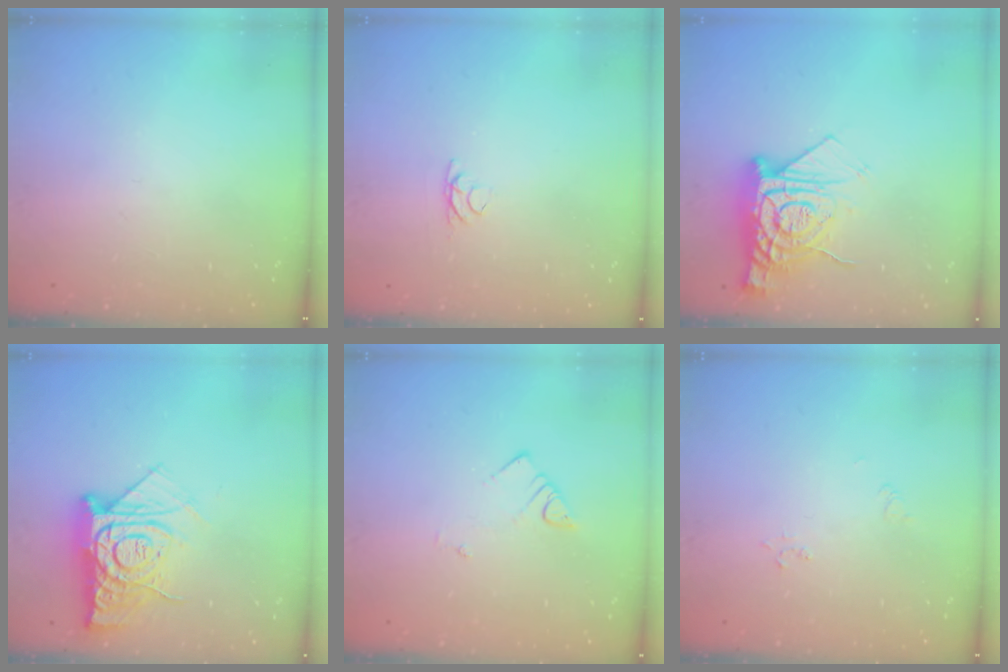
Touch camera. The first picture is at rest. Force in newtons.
{"total": 2.8, "press": 2.8, "slide": 0.5}
{"total": 12.8, "press": 12.8, "slide": 1.2}
{"total": 14.7, "press": 14.6, "slide": 1.5}
{"total": 2.5, "press": 2.5, "slide": 0.2}
{"total": 2.4, "press": 2.4, "slide": 0.3}